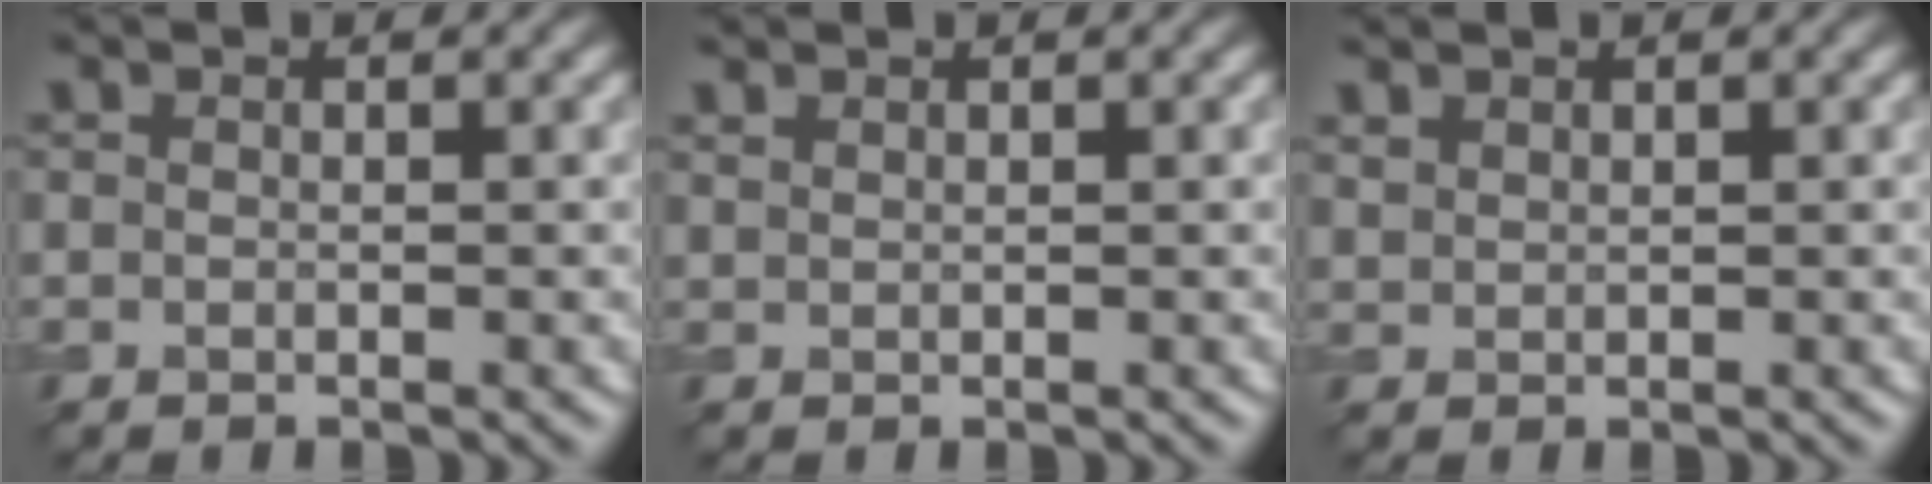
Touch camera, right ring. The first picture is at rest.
{"total": 0.8, "force": [0.8, 0.2, 0.1], "torque": [-0.005, 0.001, 0.021]}
{"total": 1.3, "force": [1.1, 0.6, 0.2], "torque": [-0.011, 0.003, 0.030]}